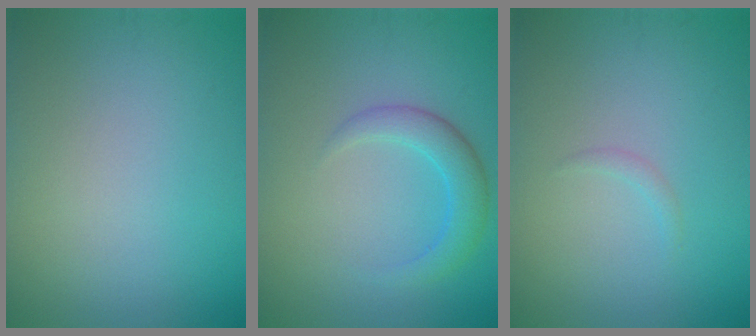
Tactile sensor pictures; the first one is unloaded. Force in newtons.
{"total": 3.0, "press": 3.0, "slide": 0.1}
{"total": 0.7, "press": 0.6, "slide": 0.1}